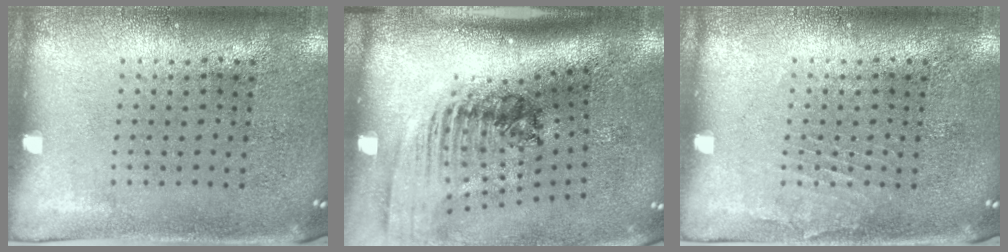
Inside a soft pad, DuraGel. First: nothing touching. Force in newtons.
{"total": 2.4, "press": 1.7, "slide": 1.7}
{"total": 1.0, "press": 1.0, "slide": 0.1}